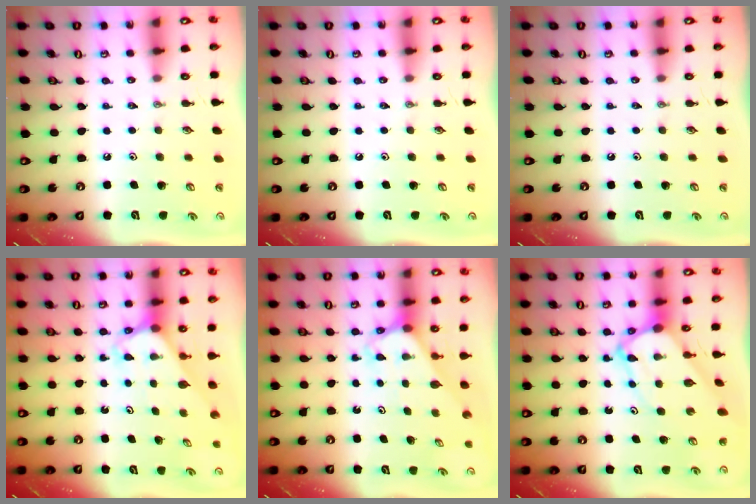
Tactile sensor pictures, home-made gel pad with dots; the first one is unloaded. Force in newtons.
{"total": 0.0}
{"total": 0.0}
{"total": 2.8, "press": 2.8, "slide": 0.2}
{"total": 2.7, "press": 2.7, "slide": 0.2}
{"total": 7.3, "press": 7.3, "slide": 0.7}